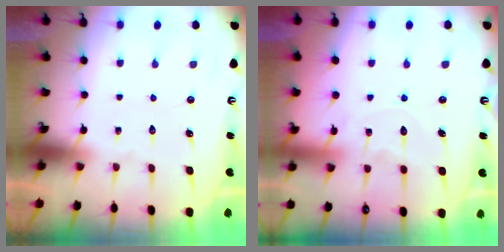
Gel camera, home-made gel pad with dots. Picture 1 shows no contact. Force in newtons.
{"total": 8.1, "press": 8.0, "slide": 0.8}